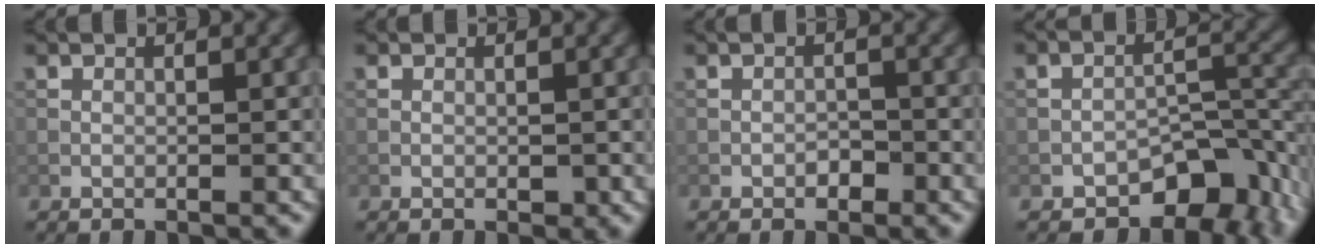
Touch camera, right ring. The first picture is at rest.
{"total": 0.8, "force": [-0.2, 0.6, 0.4], "torque": [-0.007, -0.004, -0.005]}
{"total": 1.1, "force": [-0.6, 0.6, 0.6], "torque": [-0.008, 0.002, -0.012]}
{"total": 6.9, "force": [-4.2, 3.9, 3.8], "torque": [-0.032, -0.004, -0.069]}